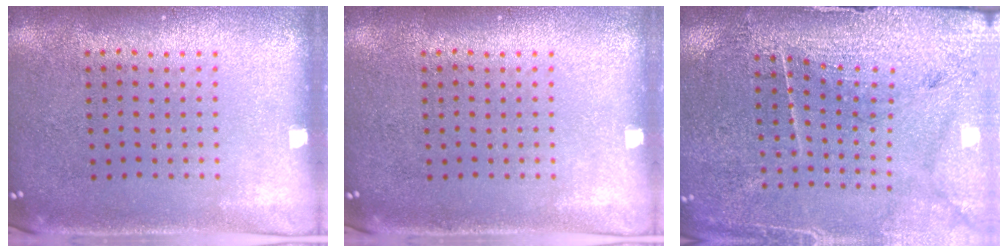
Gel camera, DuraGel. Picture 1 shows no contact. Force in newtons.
{"total": 0.0}
{"total": 3.3, "press": 3.3, "slide": 0.1}